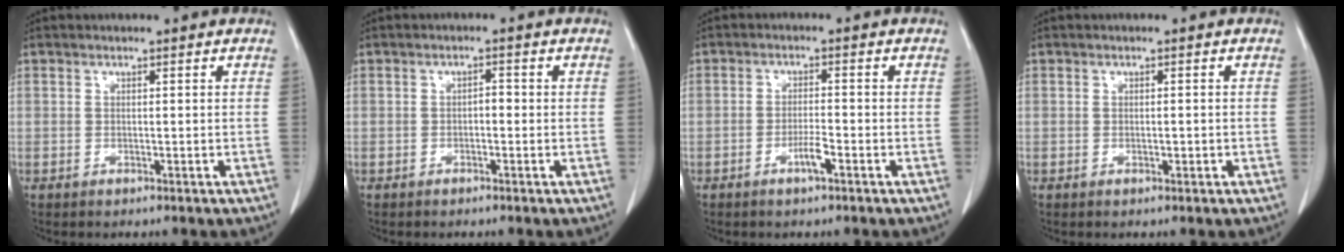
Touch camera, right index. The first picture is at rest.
{"total": 1.2, "force": [-0.3, 0.6, 1.0], "torque": [-0.013, 0.005, -0.007]}
{"total": 2.9, "force": [-1.5, 0.3, 2.4], "torque": [-0.045, 0.000, -0.029]}
{"total": 0.8, "force": [-0.2, 0.3, 0.7], "torque": [-0.013, 0.000, 0.001]}